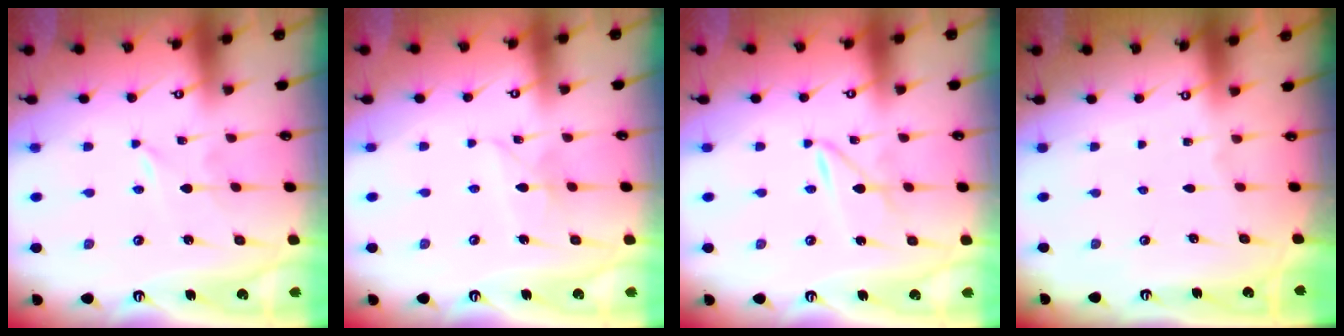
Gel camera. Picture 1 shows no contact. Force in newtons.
{"total": 5.6, "press": 5.6, "slide": 0.4}
{"total": 2.2, "press": 2.1, "slide": 0.3}
{"total": 0.0}